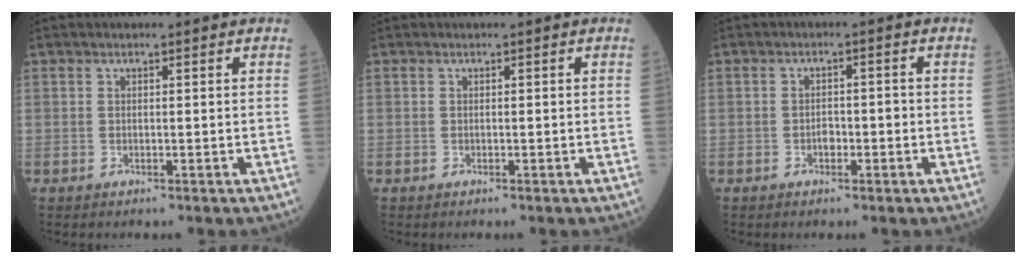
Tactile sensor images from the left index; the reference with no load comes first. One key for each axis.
{"total": 0.0}
{"total": 1.9, "fx": -1.0, "fy": 1.0, "fz": 1.2, "tx": -0.014, "ty": 0.003, "tz": -0.019}